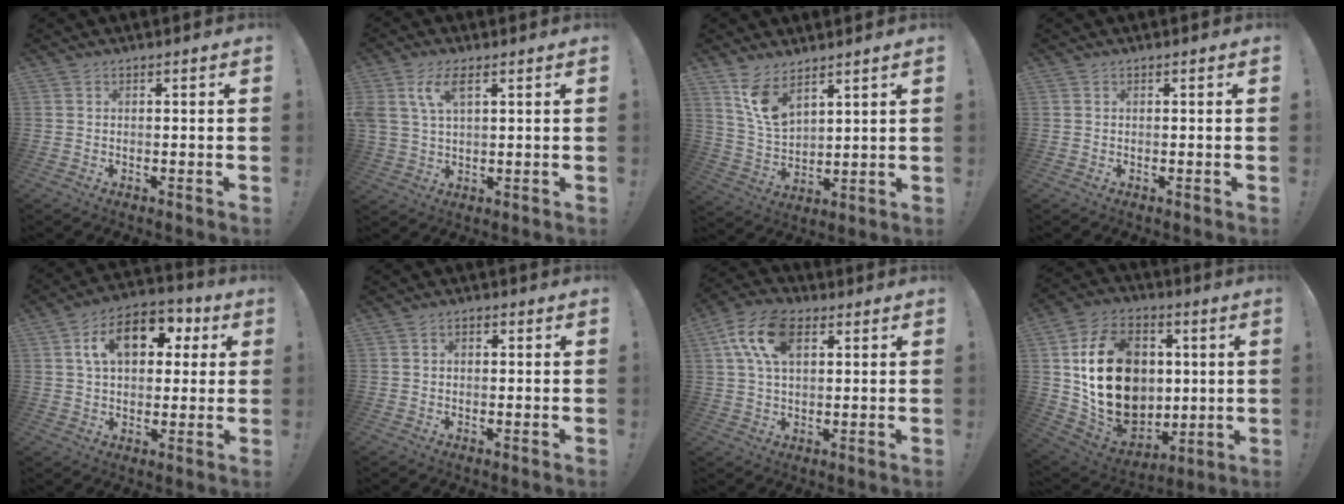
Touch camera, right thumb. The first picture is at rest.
{"total": 8.0, "force": [3.6, 4.0, 5.9], "torque": [-0.122, 0.000, 0.067]}
{"total": 9.9, "force": [7.2, 4.6, 5.1], "torque": [-0.095, -0.040, 0.142]}
{"total": 0.0}
{"total": 15.4, "force": [5.0, 9.8, 10.7], "torque": [-0.170, 0.001, 0.091]}
{"total": 1.6, "force": [-0.4, 1.2, 0.9], "torque": [-0.011, 0.004, -0.008]}
{"total": 13.0, "force": [4.8, 7.5, 9.4], "torque": [-0.179, 0.004, 0.091]}
{"total": 25.3, "force": [2.9, 19.6, 15.8], "torque": [-0.273, -0.009, 0.088]}